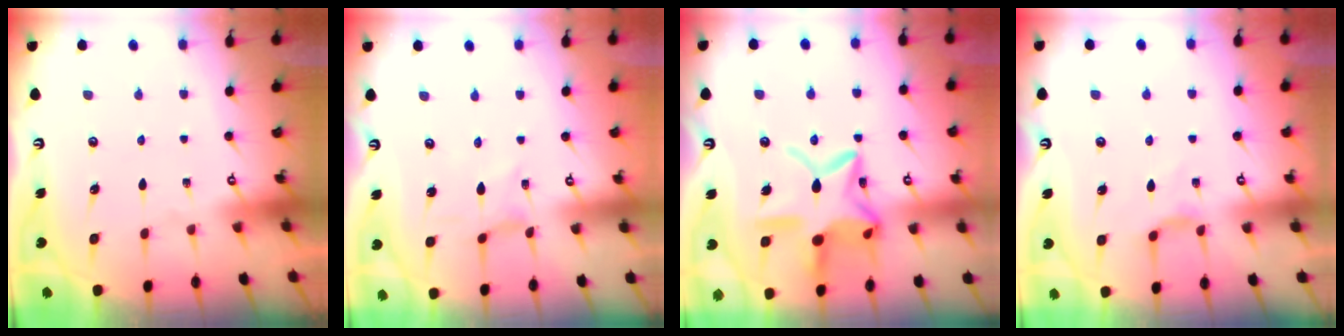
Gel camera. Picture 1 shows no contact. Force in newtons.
{"total": 0.0}
{"total": 18.6, "press": 18.5, "slide": 1.2}
{"total": 4.1, "press": 4.0, "slide": 0.5}